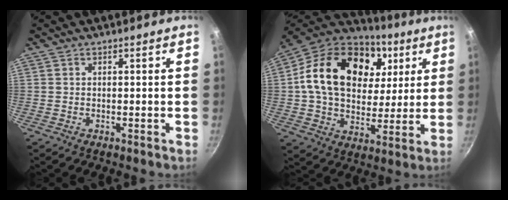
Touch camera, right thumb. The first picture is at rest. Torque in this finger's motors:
{"motor_torque": [0.43, 4.27, 1.04, -0.86, 0.60]}